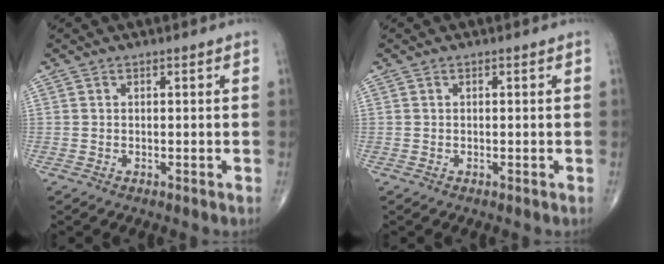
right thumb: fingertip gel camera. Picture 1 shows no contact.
{"total": 0.0}